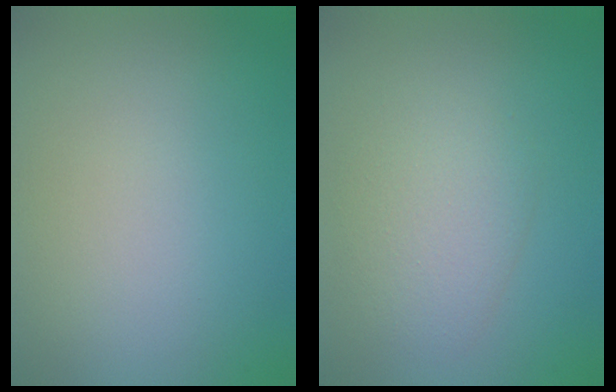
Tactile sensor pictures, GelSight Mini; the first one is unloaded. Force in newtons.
{"total": 3.1, "press": 3.1, "slide": 0.0}